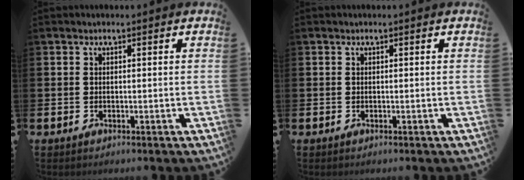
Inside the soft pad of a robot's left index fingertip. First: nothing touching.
{"total": 0.0}